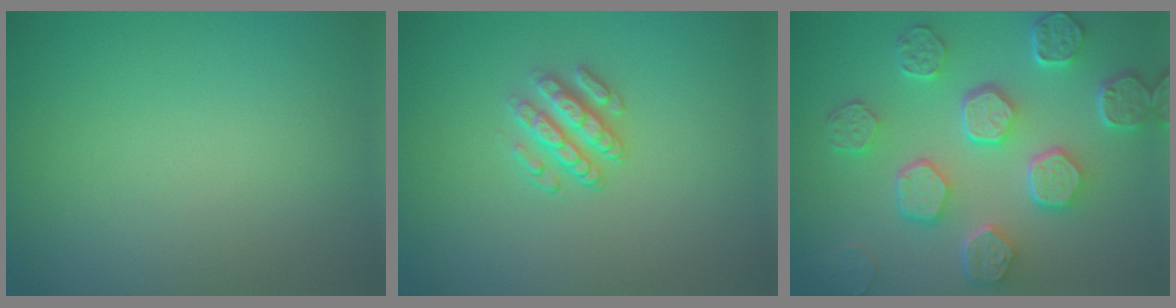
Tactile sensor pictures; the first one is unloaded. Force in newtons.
{"total": 2.9, "press": 2.5, "slide": 1.5}
{"total": 7.6, "press": 5.9, "slide": 4.9}